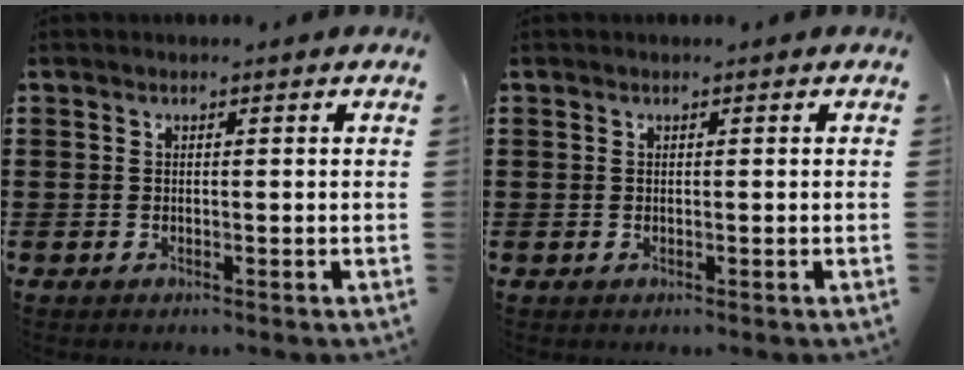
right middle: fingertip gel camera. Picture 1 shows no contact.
{"total": 0.0}